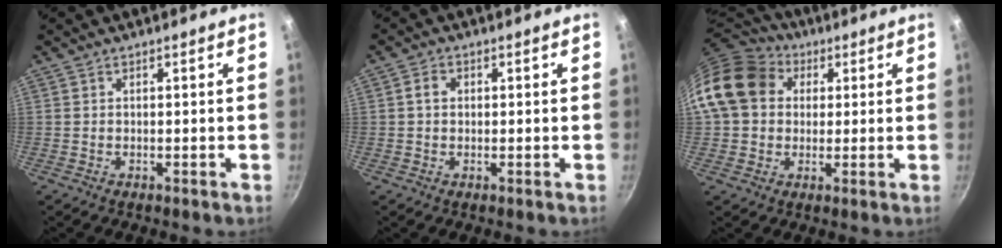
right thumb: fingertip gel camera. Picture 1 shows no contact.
{"total": 2.3, "force": [0.3, 1.9, 1.3], "torque": [-0.016, 0.006, 0.003]}
{"total": 15.7, "force": [3.7, 12.8, 8.3], "torque": [-0.137, 0.028, 0.053]}